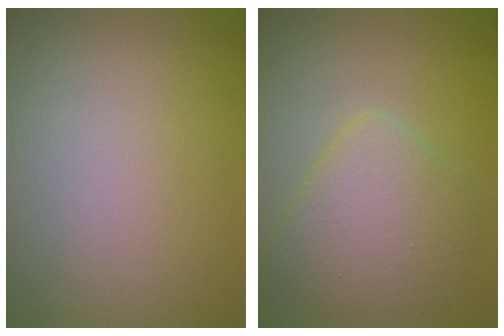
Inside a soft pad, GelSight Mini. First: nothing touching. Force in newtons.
{"total": 4.5, "press": 4.5, "slide": 0.1}